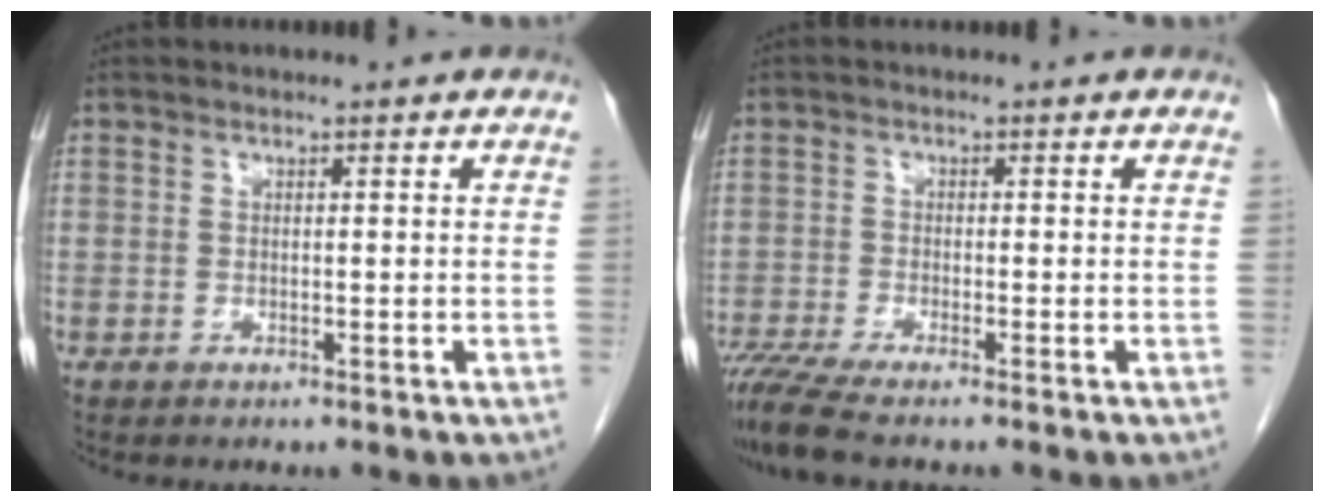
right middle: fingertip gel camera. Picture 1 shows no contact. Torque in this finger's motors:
{"motor_torque": [0.63, -0.44, 0.23, 0.06]}